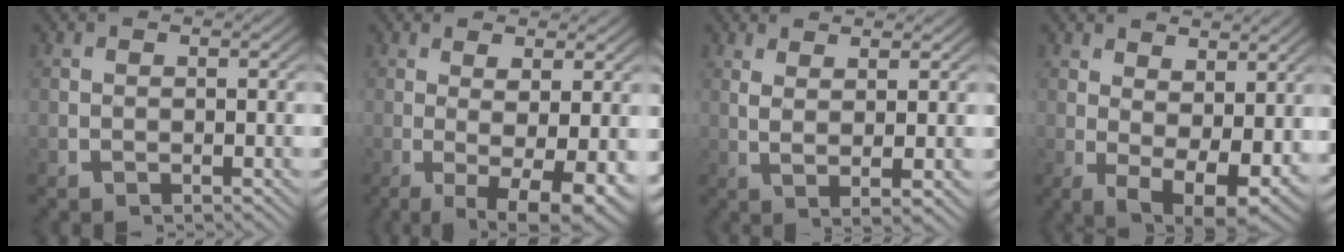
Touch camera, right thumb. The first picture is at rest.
{"total": 7.3, "force": [-1.8, 3.0, 6.4], "torque": [-0.111, -0.039, -0.008]}
{"total": 3.2, "force": [1.5, 0.4, 2.8], "torque": [-0.053, -0.009, 0.038]}
{"total": 6.9, "force": [-0.6, 4.2, 5.4], "torque": [-0.099, -0.047, 0.016]}